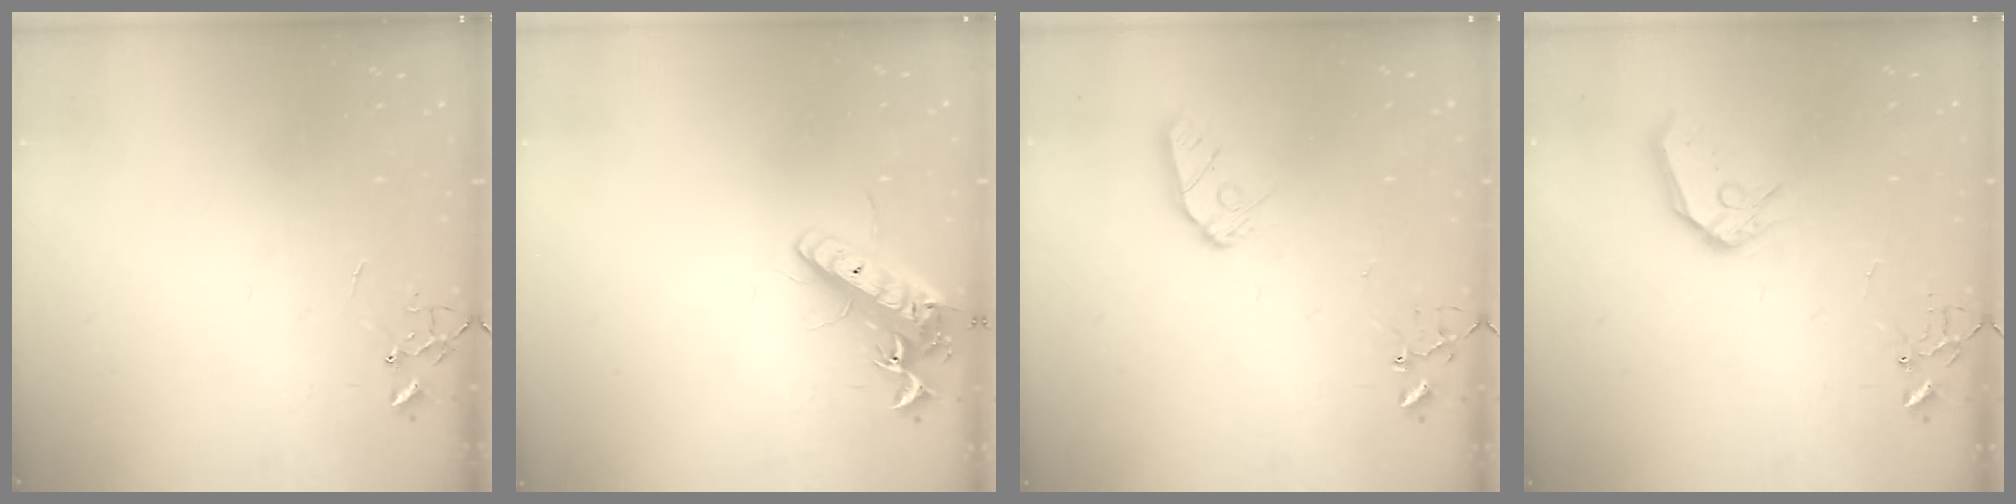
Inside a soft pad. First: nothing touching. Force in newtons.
{"total": 15.0, "press": 14.7, "slide": 2.8}
{"total": 8.6, "press": 8.5, "slide": 0.7}
{"total": 11.3, "press": 11.2, "slide": 1.5}